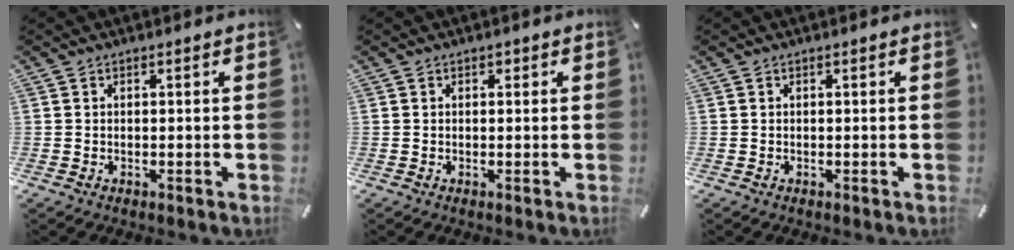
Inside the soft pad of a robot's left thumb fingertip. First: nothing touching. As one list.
[{"total": 0.7, "force": [0.1, 0.6, 0.3], "torque": [-0.005, 0.004, 0.002]}, {"total": 0.0}]